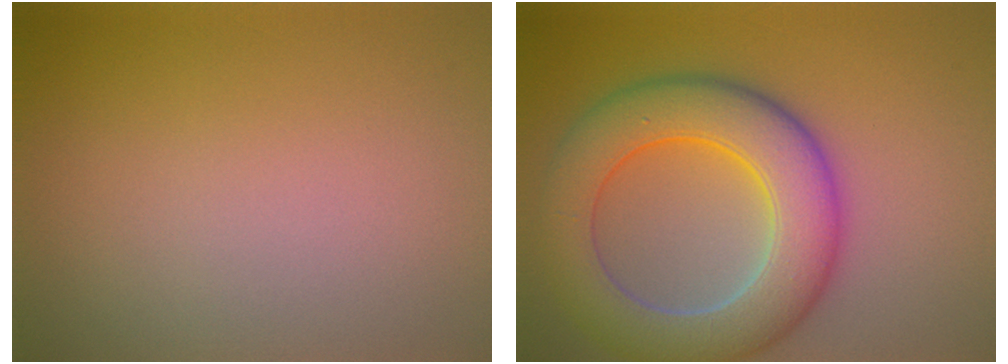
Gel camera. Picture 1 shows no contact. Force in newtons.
{"total": 9.3, "press": 9.3, "slide": 0.5}